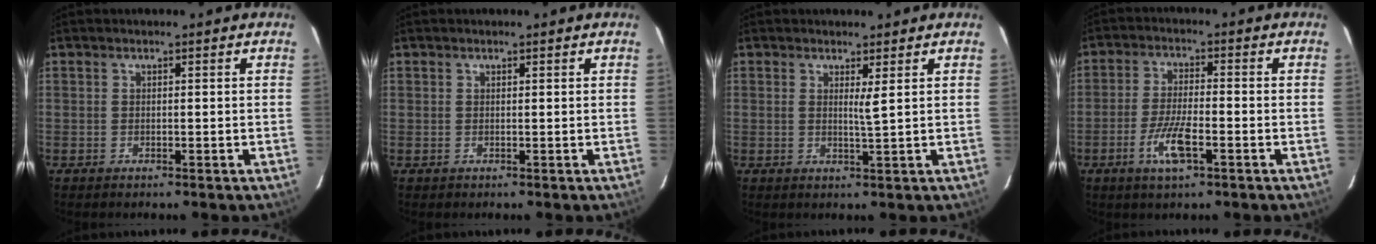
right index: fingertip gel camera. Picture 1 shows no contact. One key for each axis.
{"total": 0.6, "fx": 0.3, "fy": 0.5, "fz": 0.0, "tx": 0.006, "ty": 0.007, "tz": 0.004}
{"total": 1.7, "fx": 0.7, "fy": -0.4, "fz": 1.5, "tx": -0.028, "ty": -0.008, "tz": 0.012}
{"total": 6.5, "fx": -2.9, "fy": 1.2, "fz": 5.7, "tx": -0.114, "ty": -0.007, "tz": -0.053}